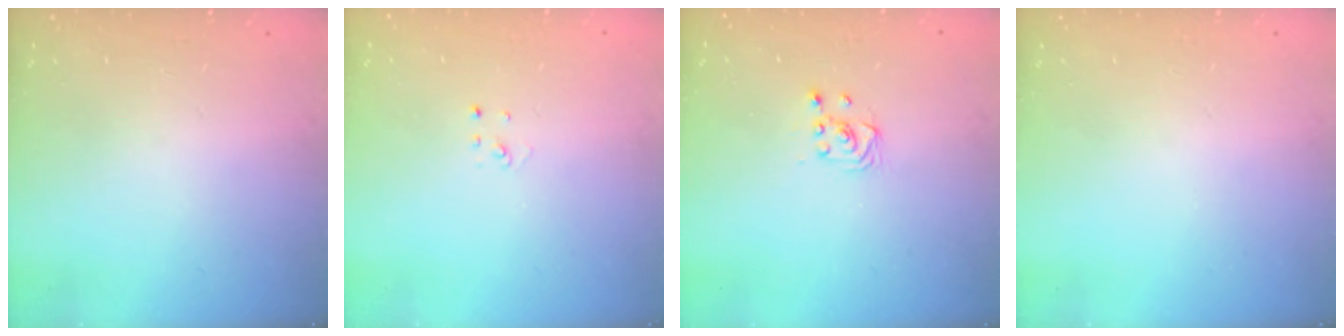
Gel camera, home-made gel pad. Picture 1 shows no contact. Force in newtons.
{"total": 2.0, "press": 2.0, "slide": 0.1}
{"total": 2.6, "press": 2.4, "slide": 1.0}
{"total": 0.0}